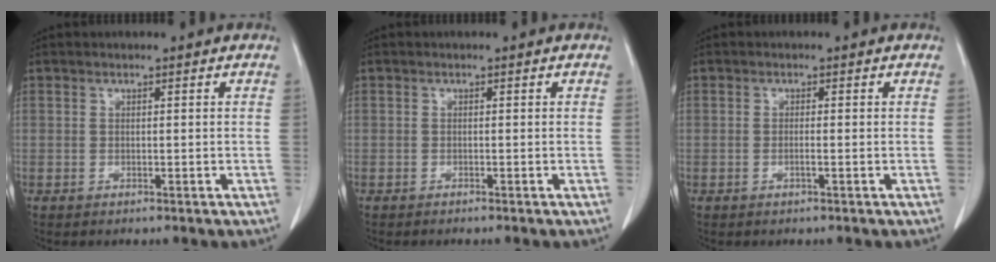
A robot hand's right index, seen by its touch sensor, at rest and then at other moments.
{"total": 1.0, "force": [-0.8, -0.1, 0.4], "torque": [-0.004, 0.000, -0.012]}
{"total": 0.8, "force": [-0.2, -0.1, 0.7], "torque": [-0.012, 0.001, -0.002]}